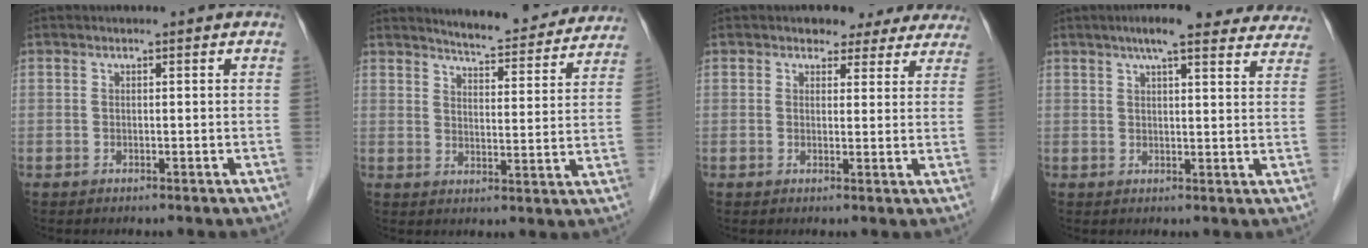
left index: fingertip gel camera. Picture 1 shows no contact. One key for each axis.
{"total": 13.3, "fx": 12.7, "fy": 1.8, "fz": 3.7, "tx": -0.041, "ty": -0.024, "tz": 0.148}
{"total": 6.8, "fx": 5.7, "fy": 3.5, "fz": 0.9, "tx": 0.014, "ty": -0.001, "tz": 0.048}
{"total": 16.6, "fx": 14.3, "fy": 3.0, "fz": 7.9, "tx": -0.089, "ty": 0.025, "tz": 0.167}